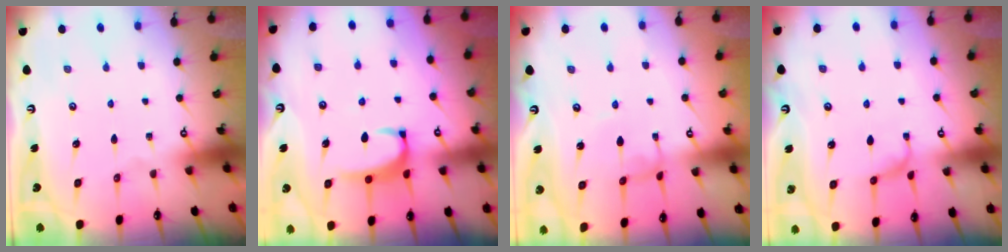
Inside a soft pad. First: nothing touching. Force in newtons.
{"total": 2.3, "press": 2.2, "slide": 0.7}
{"total": 1.4, "press": 1.4, "slide": 0.1}
{"total": 1.4, "press": 1.4, "slide": 0.4}